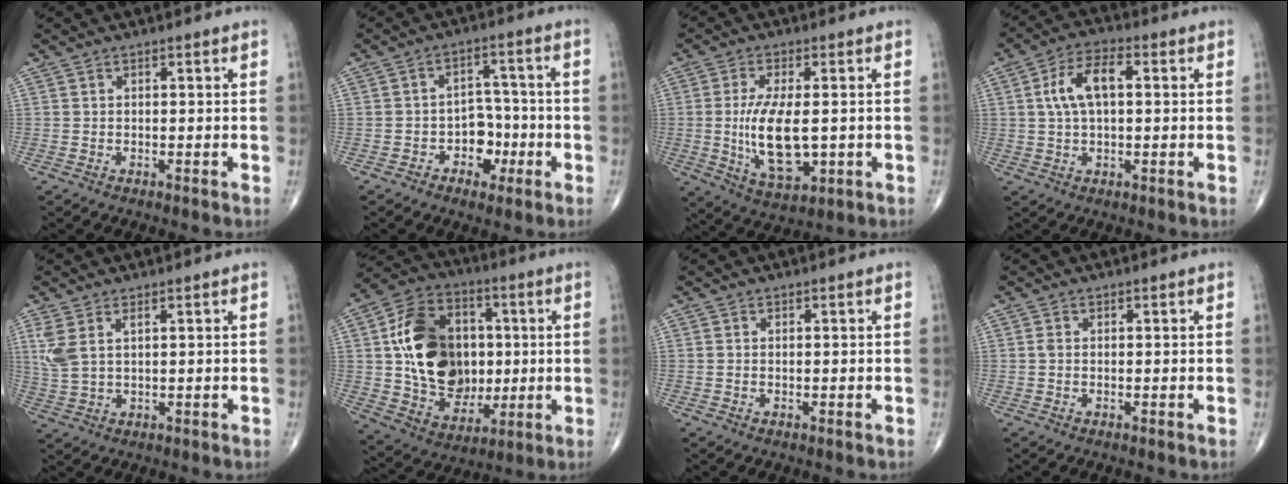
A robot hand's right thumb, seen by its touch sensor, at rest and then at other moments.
{"total": 6.4, "force": [-2.4, 4.9, 3.3], "torque": [-0.004, 0.037, -0.039]}
{"total": 12.2, "force": [-0.8, 5.6, 10.8], "torque": [-0.197, -0.014, -0.004]}
{"total": 8.4, "force": [1.3, 4.2, 7.1], "torque": [-0.135, 0.022, 0.021]}
{"total": 4.9, "force": [1.8, 2.2, 3.9], "torque": [-0.102, 0.005, 0.047]}
{"total": 21.2, "force": [1.5, 15.6, 14.3], "torque": [-0.206, 0.010, 0.036]}
{"total": 0.0}
{"total": 0.7, "force": [-0.1, 0.5, 0.5], "torque": [-0.009, 0.000, -0.005]}